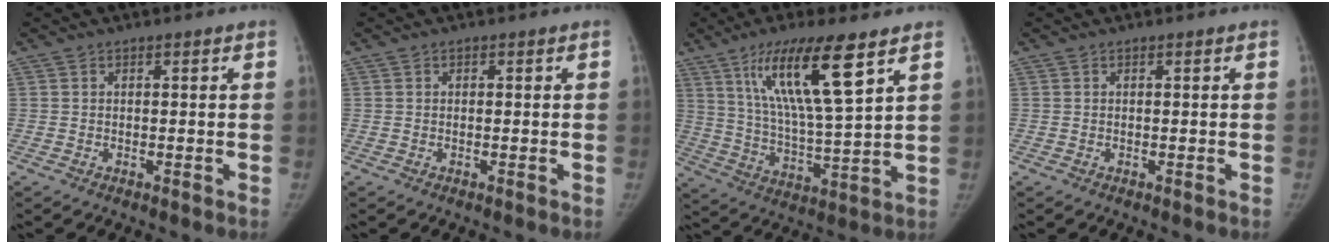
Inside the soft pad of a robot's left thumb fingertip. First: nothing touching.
{"total": 0.0}
{"total": 16.7, "force": [8.8, 2.6, 14.0], "torque": [-0.252, -0.044, 0.165]}
{"total": 0.0}